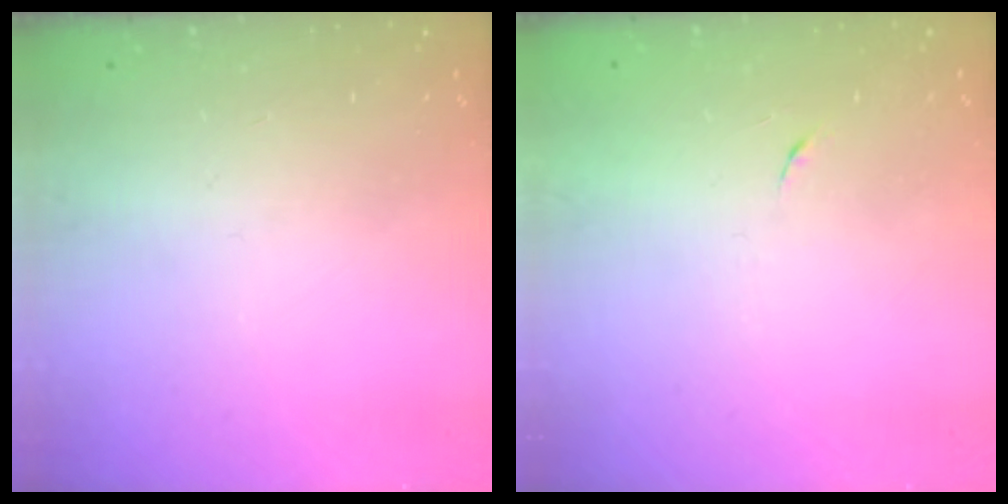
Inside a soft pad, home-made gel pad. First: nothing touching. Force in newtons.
{"total": 4.0, "press": 3.9, "slide": 0.8}